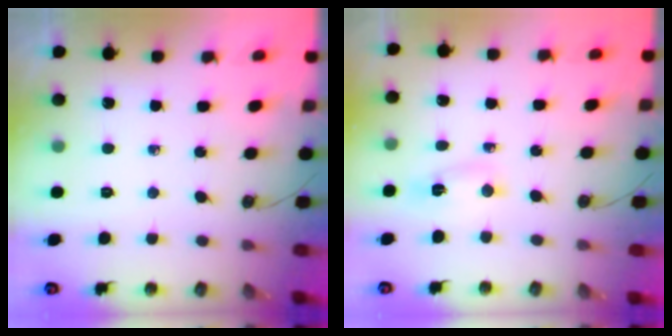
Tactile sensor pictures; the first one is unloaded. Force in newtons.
{"total": 2.6, "press": 2.3, "slide": 1.1}